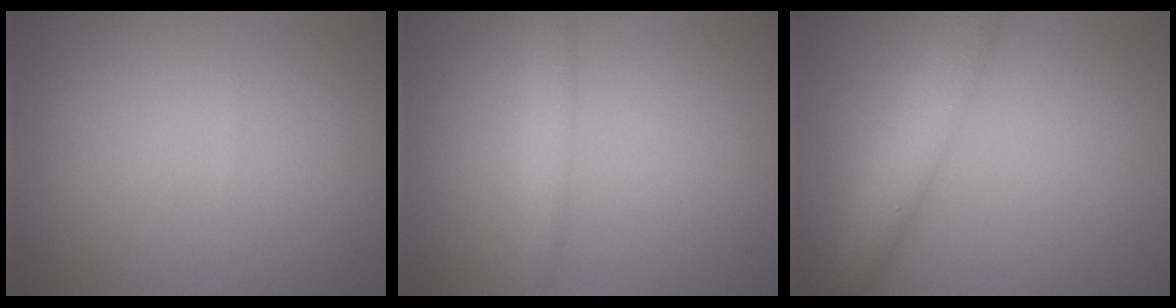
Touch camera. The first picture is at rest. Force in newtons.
{"total": 1.5, "press": 1.5, "slide": 0.0}
{"total": 3.9, "press": 3.9, "slide": 0.3}